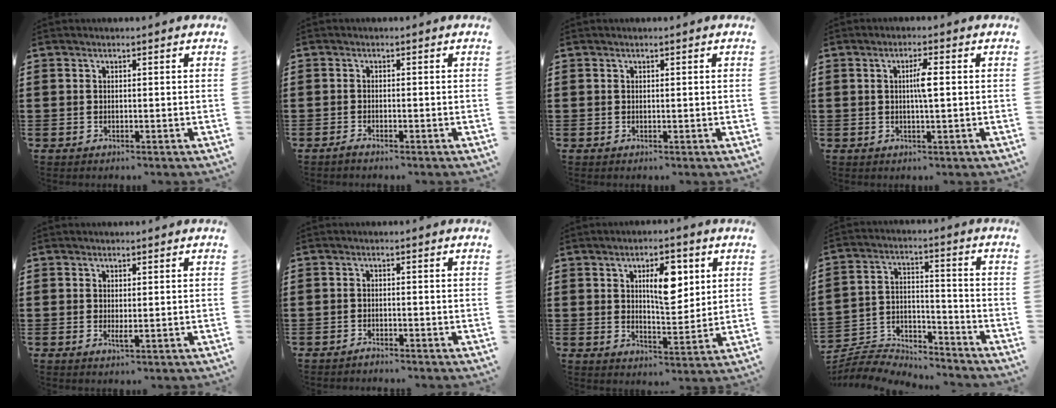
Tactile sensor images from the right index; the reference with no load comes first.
{"total": 0.8, "force": [-0.6, 0.0, 0.4], "torque": [-0.008, -0.003, -0.012]}
{"total": 0.0}
{"total": 3.1, "force": [0.2, 0.4, 3.1], "torque": [-0.058, 0.000, 0.001]}
{"total": 1.1, "force": [0.1, 0.2, 1.1], "torque": [-0.021, -0.002, 0.003]}
{"total": 1.3, "force": [-1.3, 0.0, 0.0], "torque": [-0.004, 0.001, -0.026]}
{"total": 7.3, "force": [2.6, 3.1, 6.1], "torque": [-0.089, -0.006, 0.034]}
{"total": 6.2, "force": [-6.0, 1.2, 1.0], "torque": [-0.035, 0.002, -0.125]}